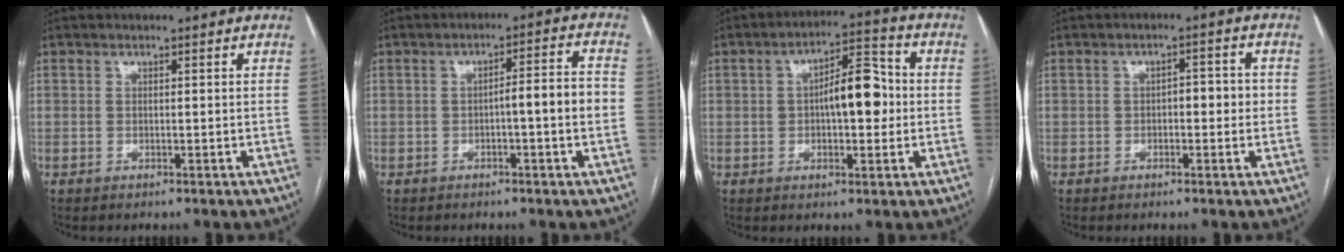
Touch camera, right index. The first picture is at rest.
{"total": 7.3, "force": [-1.5, -0.2, 7.2], "torque": [-0.102, 0.020, -0.020]}
{"total": 9.3, "force": [0.1, 3.3, 8.7], "torque": [-0.135, 0.026, 0.003]}
{"total": 3.6, "force": [-0.3, 1.5, 3.2], "torque": [-0.043, 0.018, -0.005]}